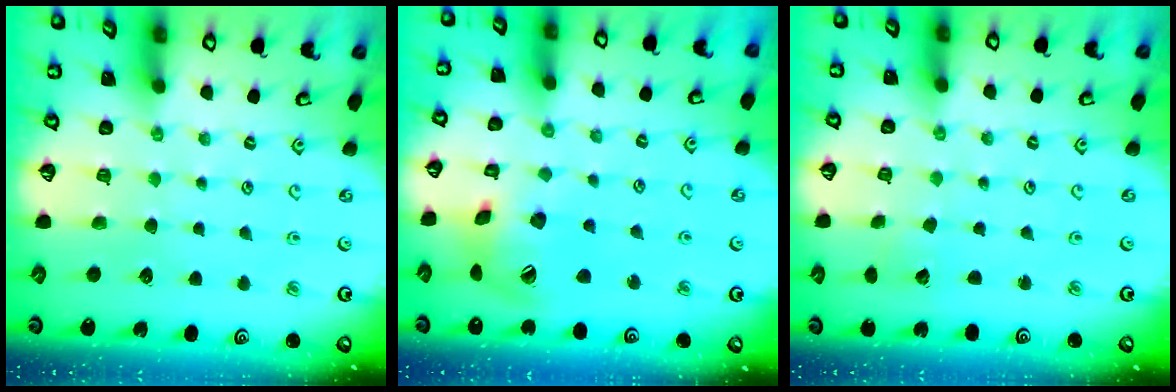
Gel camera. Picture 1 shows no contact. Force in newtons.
{"total": 15.0, "press": 14.9, "slide": 2.1}
{"total": 1.9, "press": 1.9, "slide": 0.2}